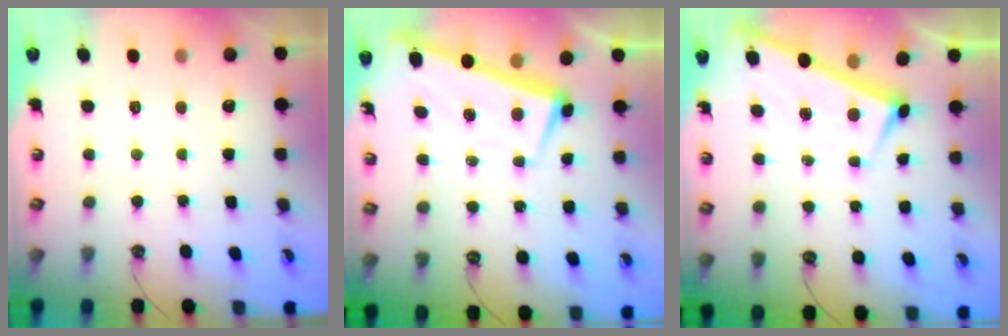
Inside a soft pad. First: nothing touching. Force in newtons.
{"total": 1.8, "press": 0.9, "slide": 1.6}
{"total": 1.7, "press": 1.7, "slide": 0.1}